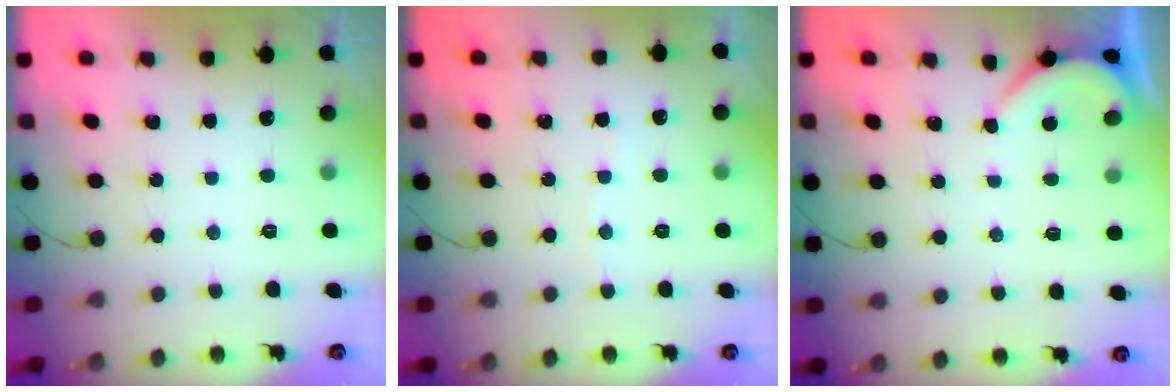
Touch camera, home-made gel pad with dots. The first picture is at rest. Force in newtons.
{"total": 2.0, "press": 2.0, "slide": 0.3}
{"total": 2.2, "press": 2.2, "slide": 0.4}